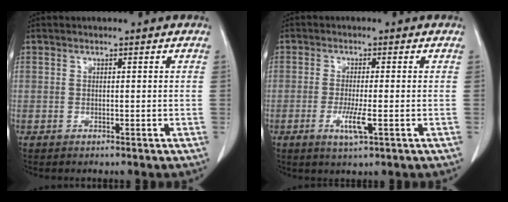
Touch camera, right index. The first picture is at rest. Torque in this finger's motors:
{"motor_torque": [0.83, -0.42, 0.24, 0.11]}